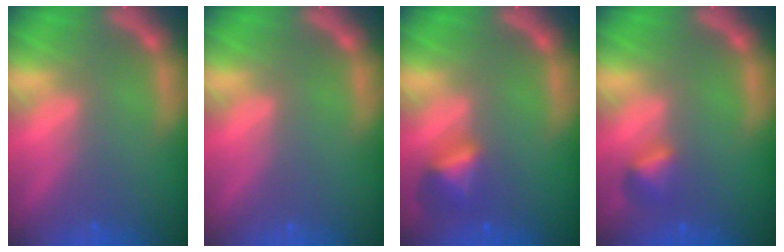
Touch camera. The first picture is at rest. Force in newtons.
{"total": 0.0}
{"total": 2.9}
{"total": 1.9}